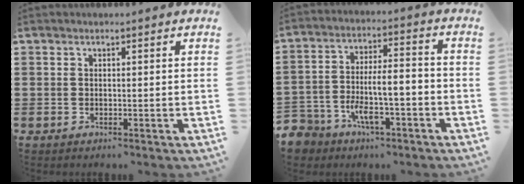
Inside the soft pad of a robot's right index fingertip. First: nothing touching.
{"total": 7.5, "force": [-4.3, 3.4, 5.1], "torque": [-0.114, -0.004, -0.087]}